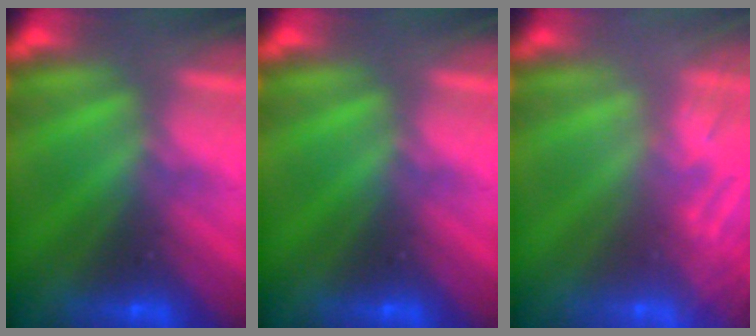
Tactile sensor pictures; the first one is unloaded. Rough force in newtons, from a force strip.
{"total": 0.0}
{"total": 7.4}